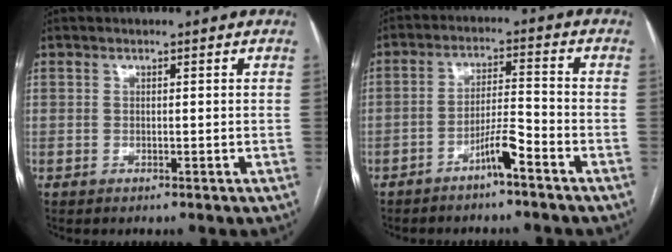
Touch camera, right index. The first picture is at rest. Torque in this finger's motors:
{"motor_torque": [0.89, -0.20, 0.32, 0.13]}